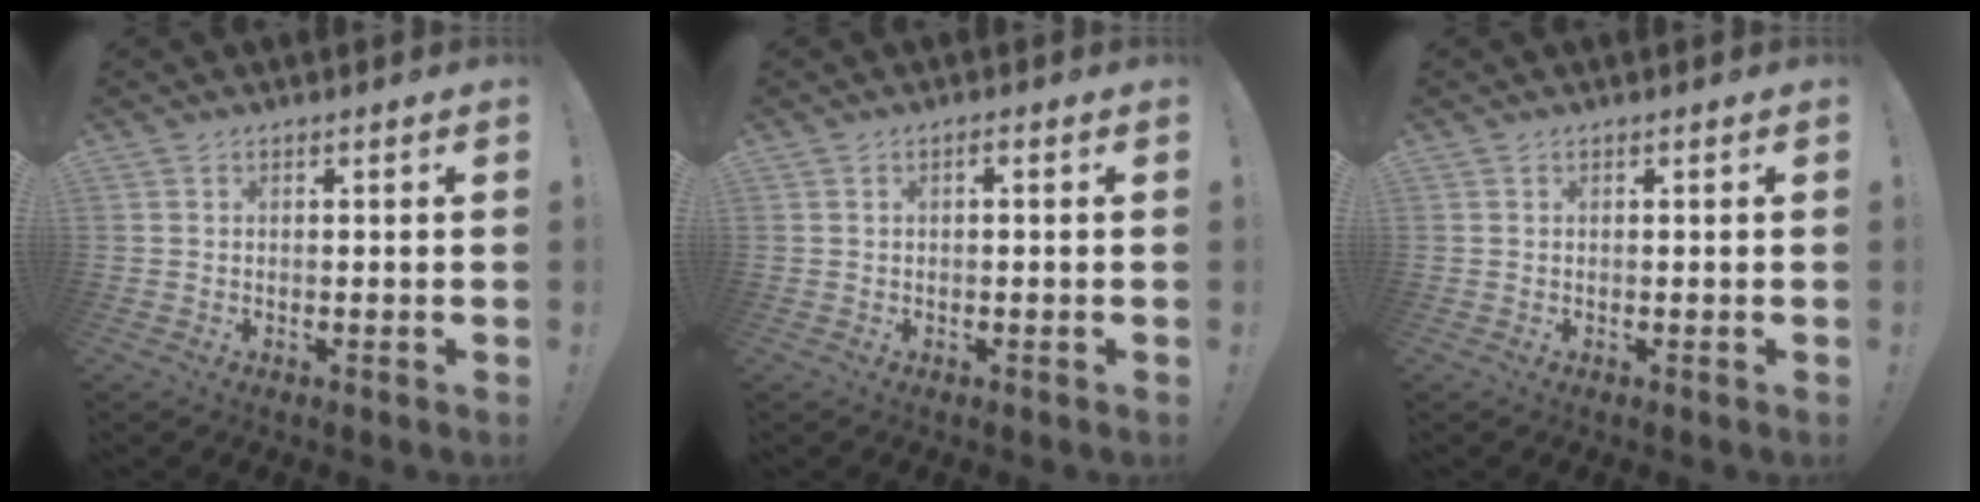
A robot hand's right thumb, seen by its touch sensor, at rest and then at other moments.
{"total": 0.9, "force": [-0.4, 0.3, 0.7], "torque": [-0.018, 0.007, -0.008]}
{"total": 0.0}